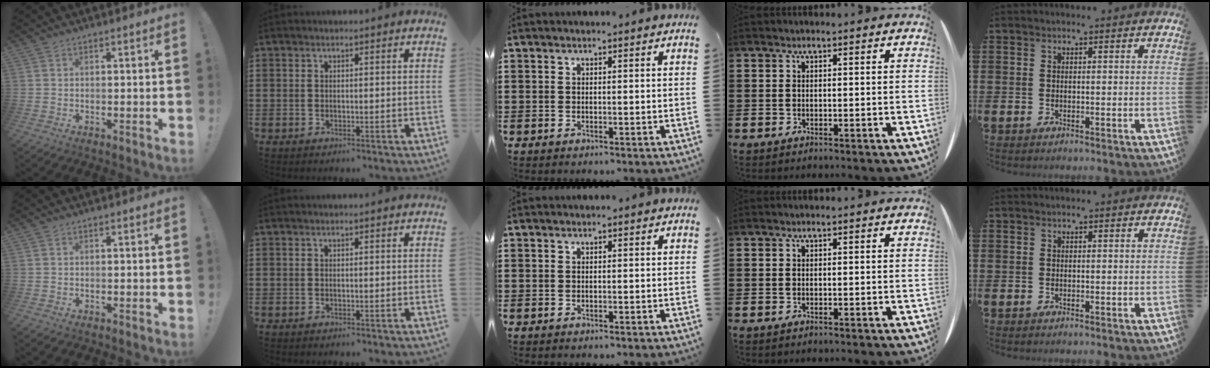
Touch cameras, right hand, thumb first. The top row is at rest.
{}